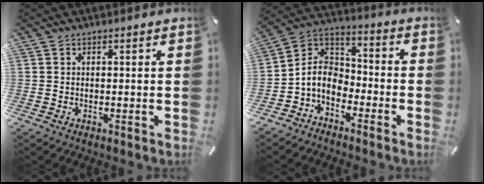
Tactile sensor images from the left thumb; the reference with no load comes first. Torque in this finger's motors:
{"motor_torque": [0.75, 2.53, 0.52, 0.58, 0.13]}